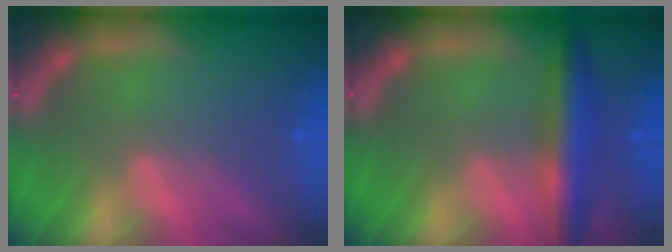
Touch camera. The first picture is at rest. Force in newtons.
{"total": 5.5}